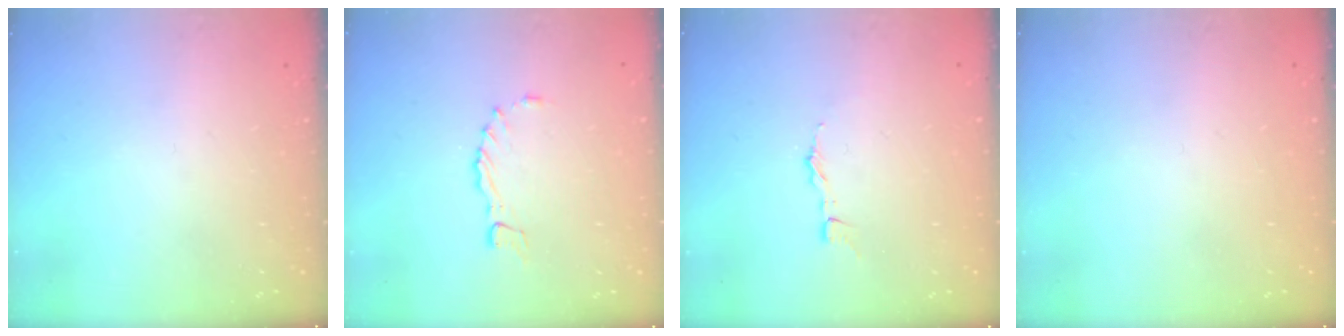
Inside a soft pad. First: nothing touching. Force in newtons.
{"total": 1.8, "press": 1.7, "slide": 0.3}
{"total": 1.6, "press": 1.6, "slide": 0.1}
{"total": 1.5, "press": 1.5, "slide": 0.1}